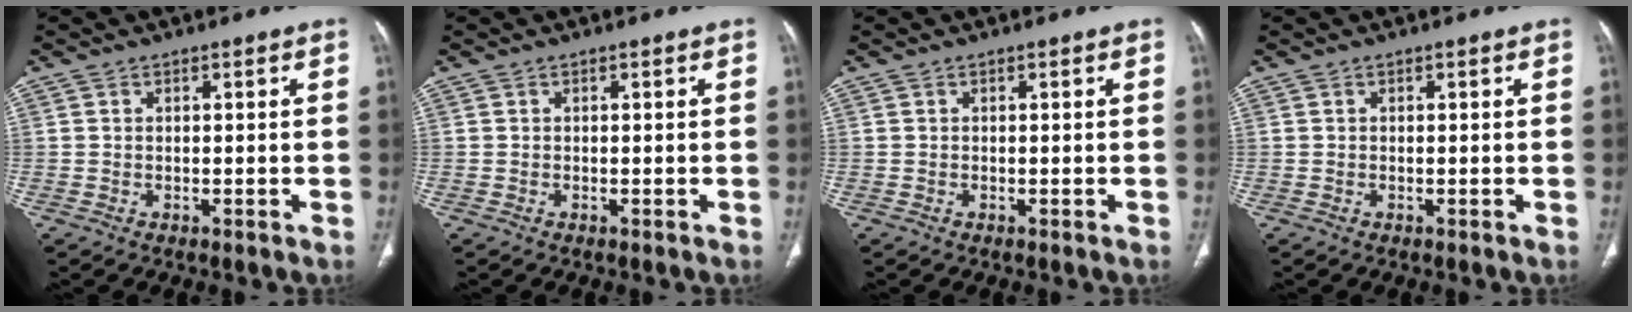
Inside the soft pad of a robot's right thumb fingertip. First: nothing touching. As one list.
[{"total": 0.0}, {"total": 0.0}, {"total": 0.0}]